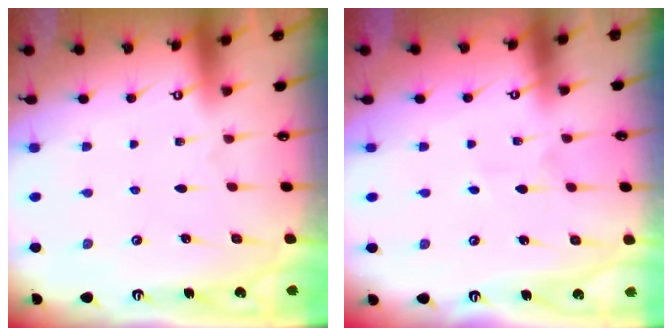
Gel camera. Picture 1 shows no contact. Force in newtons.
{"total": 2.5, "press": 2.5, "slide": 0.3}